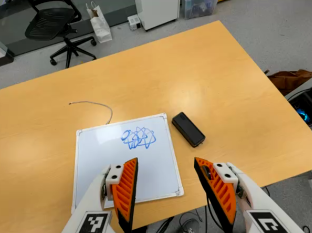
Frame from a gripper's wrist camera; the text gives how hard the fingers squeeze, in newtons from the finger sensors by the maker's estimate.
{"total": 0.0}